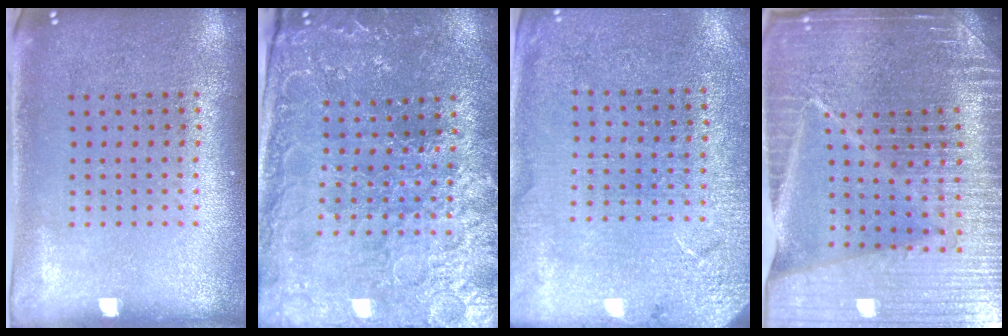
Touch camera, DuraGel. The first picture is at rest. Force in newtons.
{"total": 3.1, "press": 3.1, "slide": 0.5}
{"total": 2.7, "press": 2.7, "slide": 0.1}
{"total": 6.3, "press": 5.5, "slide": 3.0}